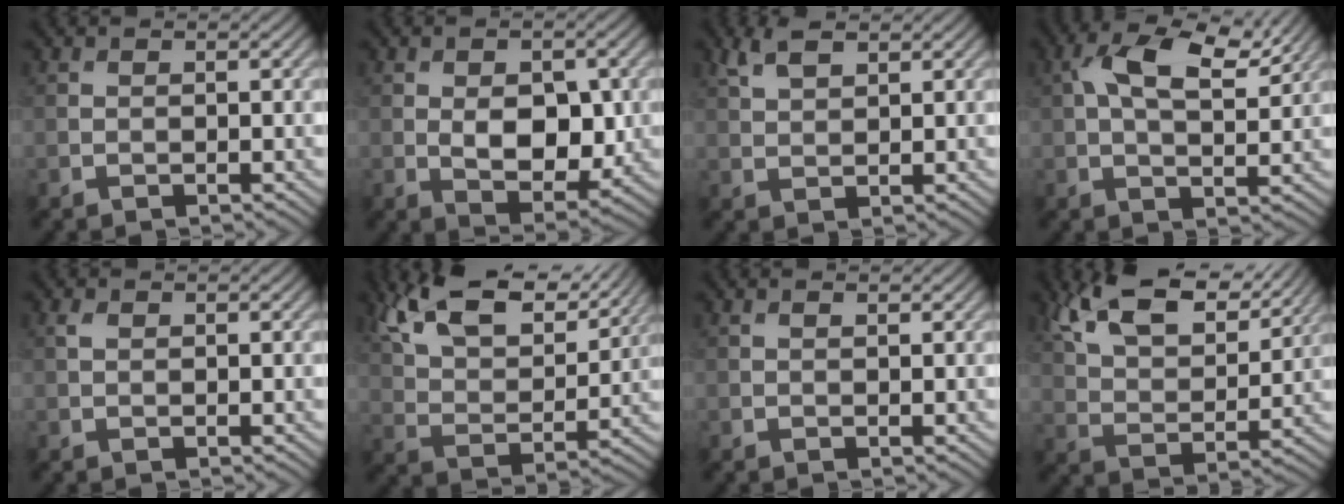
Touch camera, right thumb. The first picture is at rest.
{"total": 6.8, "force": [-0.1, 4.0, 5.5], "torque": [-0.098, -0.013, 0.004]}
{"total": 3.7, "force": [2.3, 1.5, 2.4], "torque": [-0.063, 0.007, 0.049]}
{"total": 9.5, "force": [3.9, 4.3, 7.5], "torque": [-0.147, 0.011, 0.067]}
{"total": 0.9, "force": [0.4, 0.5, 0.6], "torque": [-0.017, 0.002, 0.008]}
{"total": 15.3, "force": [11.0, 5.5, 9.1], "torque": [-0.193, 0.016, 0.166]}
{"total": 0.6, "force": [0.4, 0.1, 0.4], "torque": [-0.008, 0.002, 0.007]}
{"total": 13.9, "force": [9.7, 5.3, 8.4], "torque": [-0.179, 0.011, 0.155]}